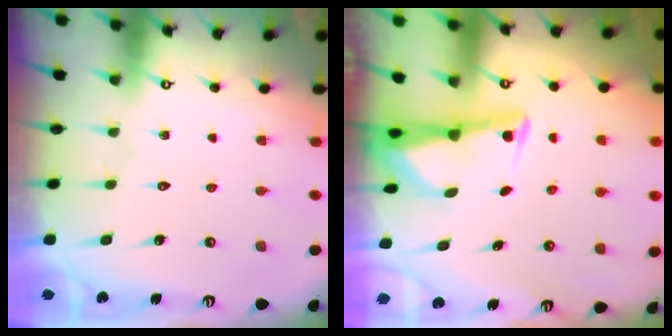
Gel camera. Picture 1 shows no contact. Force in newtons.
{"total": 2.9, "press": 2.9, "slide": 0.3}